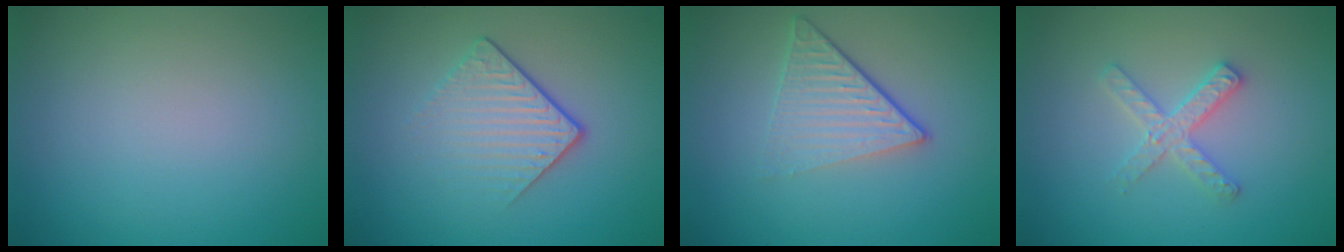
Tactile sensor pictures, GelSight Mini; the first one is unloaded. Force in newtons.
{"total": 4.0, "press": 2.4, "slide": 3.2}
{"total": 4.5, "press": 2.9, "slide": 3.5}
{"total": 2.6, "press": 2.5, "slide": 0.4}